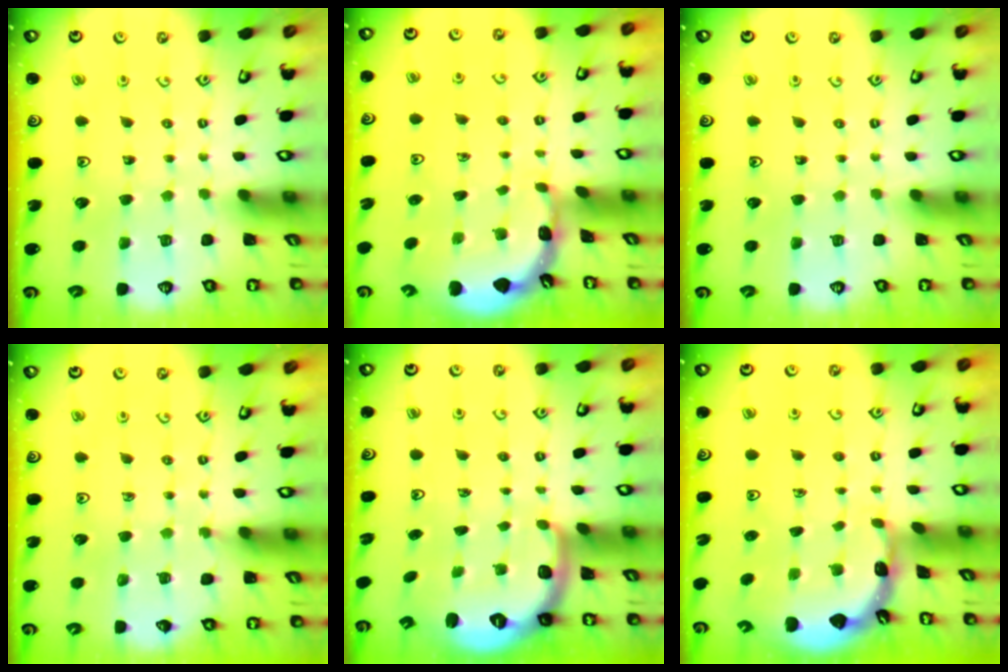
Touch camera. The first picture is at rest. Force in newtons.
{"total": 1.7, "press": 1.7, "slide": 0.1}
{"total": 0.0}
{"total": 6.4, "press": 6.3, "slide": 1.2}
{"total": 2.7, "press": 1.8, "slide": 2.0}
{"total": 1.6, "press": 1.6, "slide": 0.2}